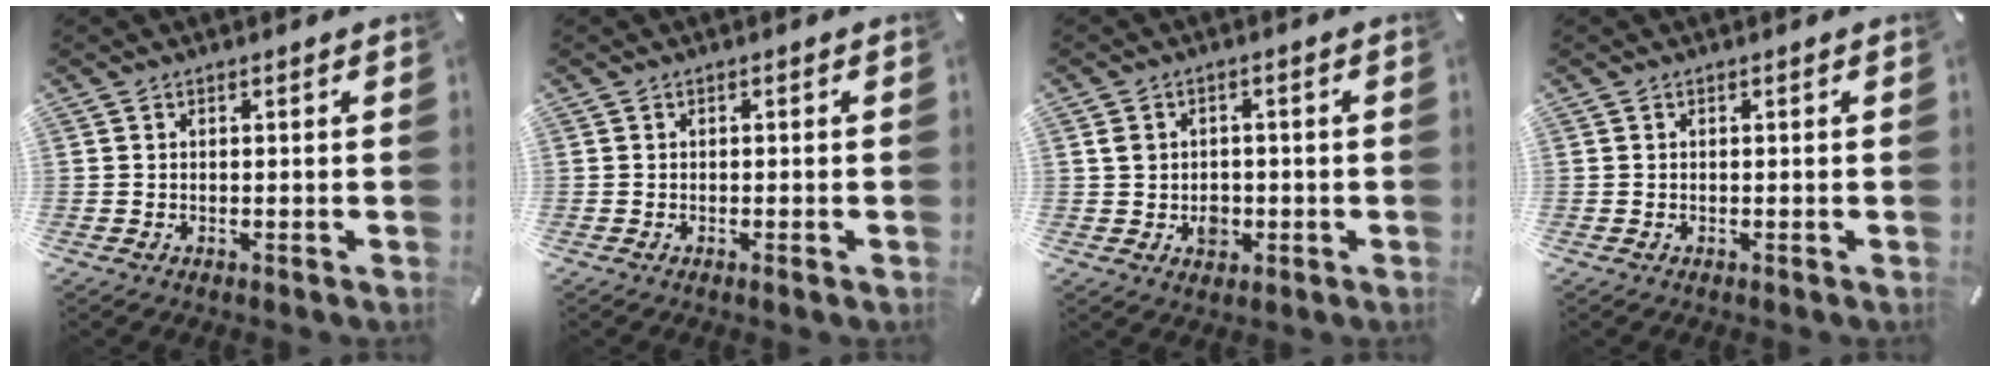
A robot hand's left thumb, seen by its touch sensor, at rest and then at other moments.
{"total": 1.0, "force": [-0.3, 0.1, 0.9], "torque": [-0.013, -0.003, -0.006]}
{"total": 5.0, "force": [-0.5, 4.5, 2.1], "torque": [-0.023, 0.003, -0.010]}
{"total": 0.0}